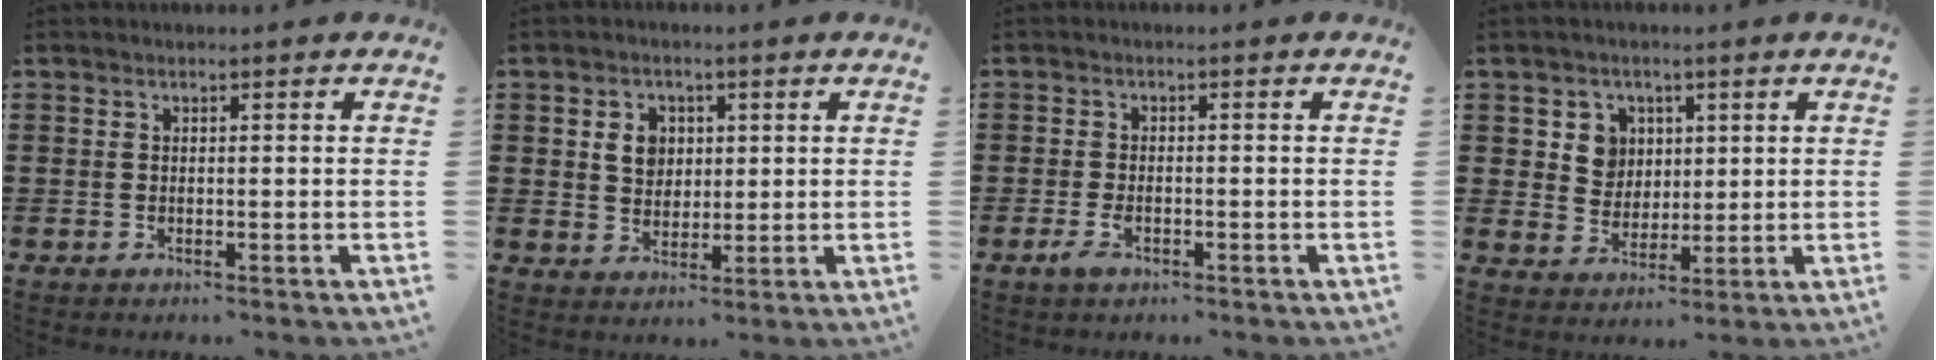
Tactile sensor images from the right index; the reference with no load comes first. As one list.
[{"total": 4.4, "force": [1.2, 3.7, 2.0], "torque": [-0.045, 0.012, 0.017]}, {"total": 2.4, "force": [-1.1, 0.9, 1.9], "torque": [-0.051, -0.010, -0.024]}, {"total": 5.1, "force": [1.7, 4.7, 1.0], "torque": [-0.037, 0.014, 0.030]}]